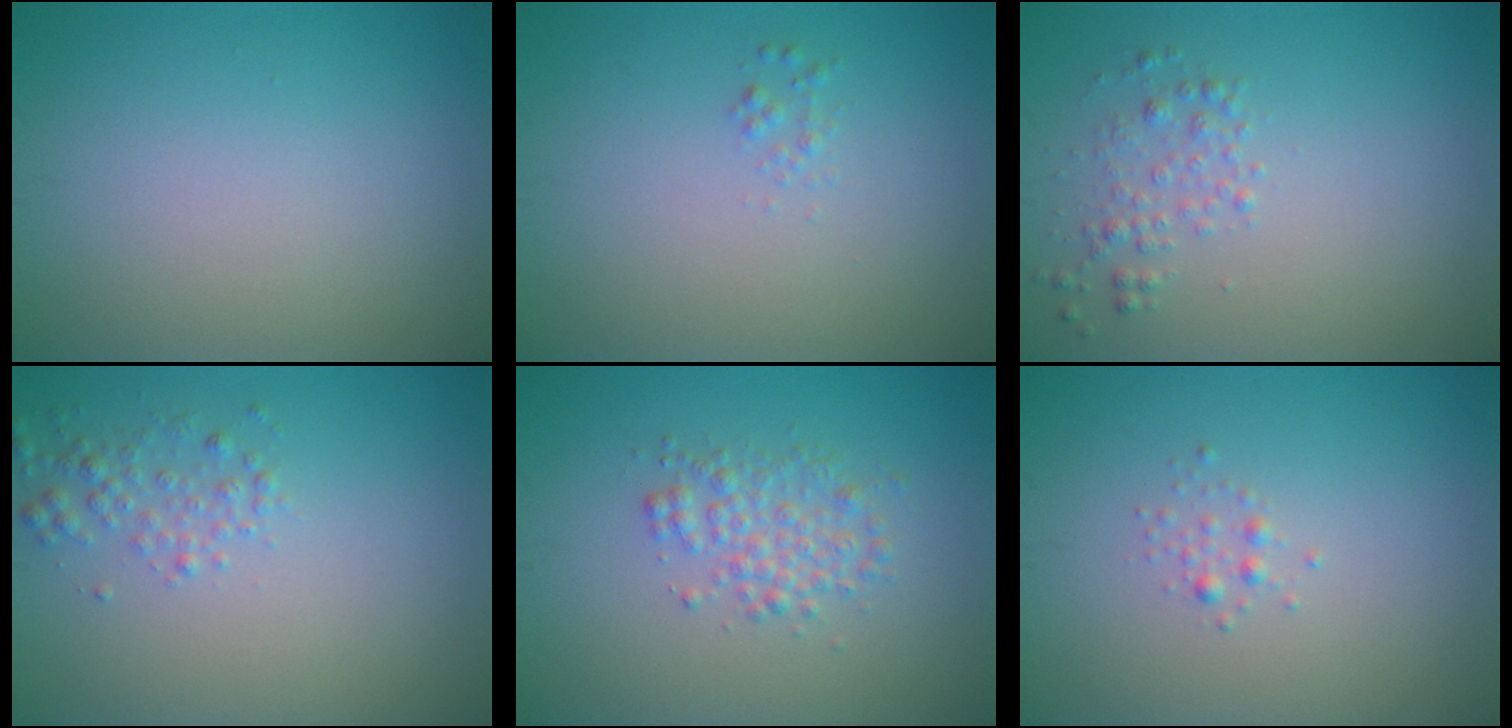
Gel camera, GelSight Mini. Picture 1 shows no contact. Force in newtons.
{"total": 0.7, "press": 0.7, "slide": 0.0}
{"total": 1.7, "press": 1.7, "slide": 0.1}
{"total": 1.8, "press": 1.8, "slide": 0.1}
{"total": 2.6, "press": 2.6, "slide": 0.0}
{"total": 0.8, "press": 0.8, "slide": 0.0}